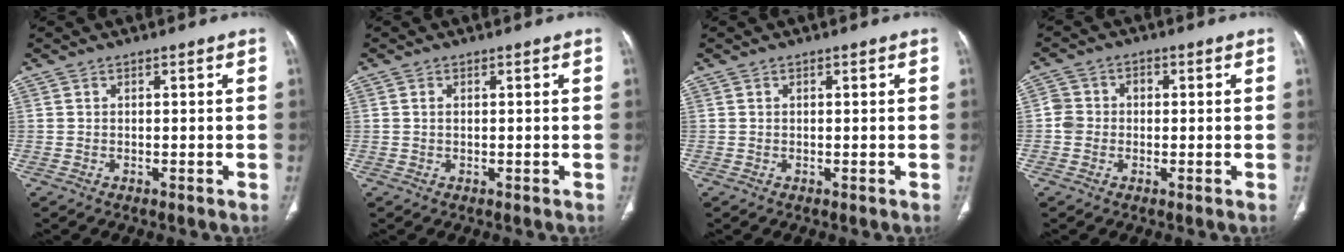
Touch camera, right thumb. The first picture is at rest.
{"total": 0.8, "force": [0.2, 0.4, 0.6], "torque": [-0.018, 0.004, 0.005]}
{"total": 0.0}
{"total": 4.1, "force": [-0.4, 3.8, 1.5], "torque": [-0.017, 0.016, -0.014]}